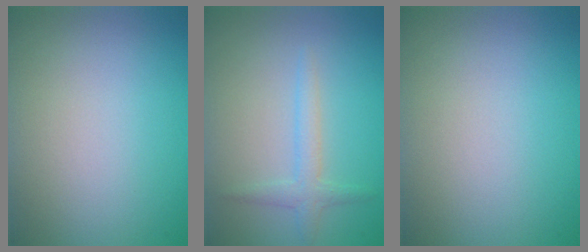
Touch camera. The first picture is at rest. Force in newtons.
{"total": 1.8, "press": 1.8, "slide": 0.0}
{"total": 0.0}